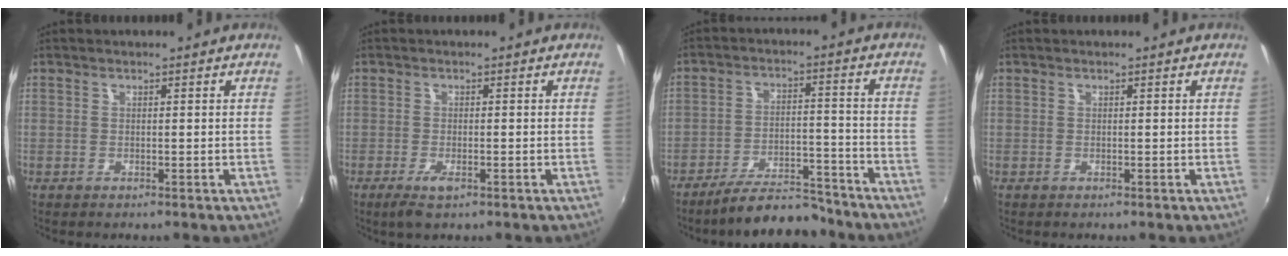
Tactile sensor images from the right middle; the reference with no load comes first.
{"total": 3.1, "force": [-1.8, 0.9, 2.4], "torque": [-0.052, -0.010, -0.032]}
{"total": 11.7, "force": [-10.5, 2.6, 4.5], "torque": [-0.094, 0.008, -0.155]}
{"total": 0.0}